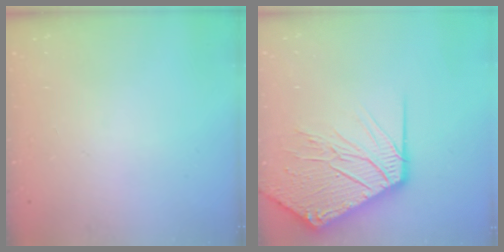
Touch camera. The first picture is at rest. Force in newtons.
{"total": 18.3, "press": 18.2, "slide": 2.4}